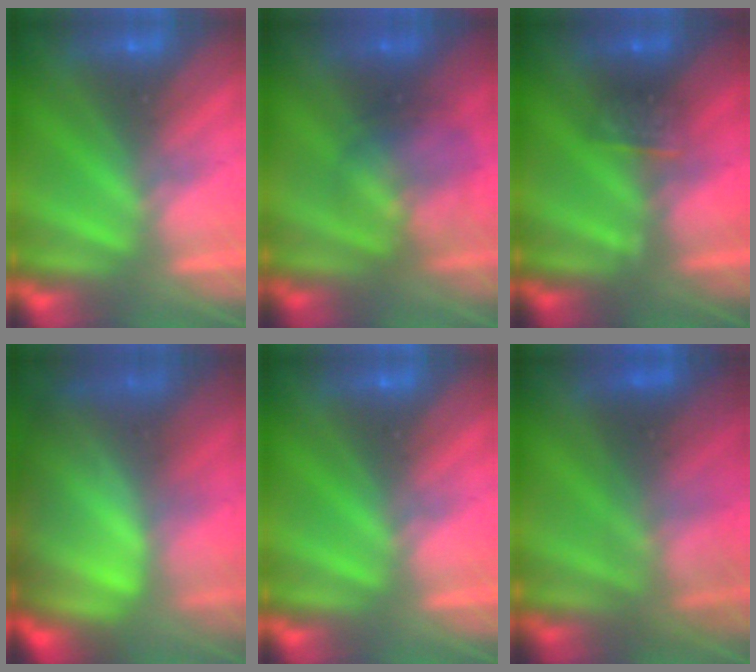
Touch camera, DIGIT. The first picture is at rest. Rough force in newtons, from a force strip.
{"total": 2.3}
{"total": 2.5}
{"total": 8.2}
{"total": 0.0}
{"total": 4.4}